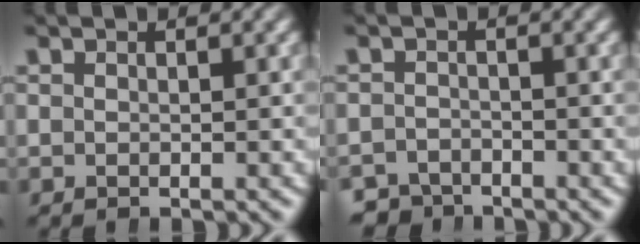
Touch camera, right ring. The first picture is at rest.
{"total": 3.0, "force": [-2.8, 1.0, -0.3], "torque": [0.011, -0.018, -0.049]}